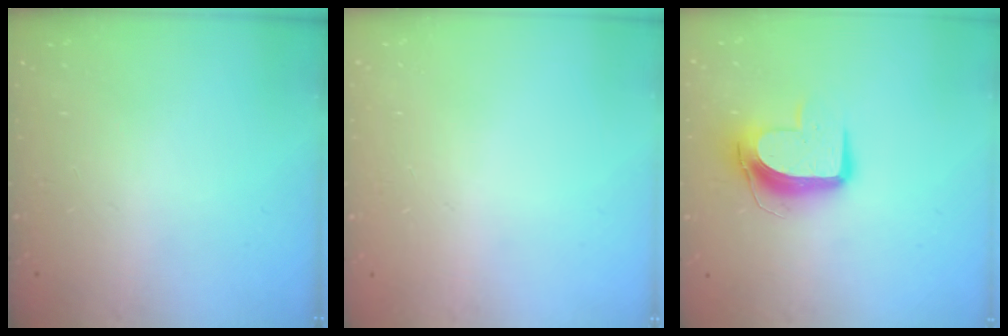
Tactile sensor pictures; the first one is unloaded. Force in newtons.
{"total": 0.0}
{"total": 10.6, "press": 10.5, "slide": 1.0}